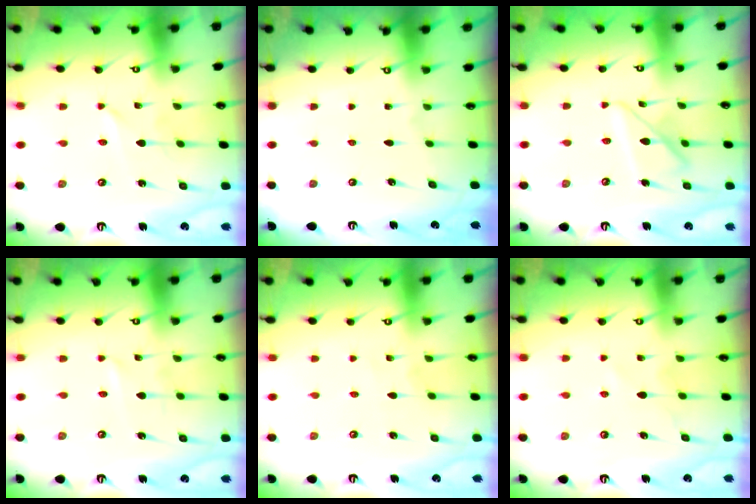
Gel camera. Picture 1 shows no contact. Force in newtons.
{"total": 0.0}
{"total": 11.4, "press": 11.4, "slide": 1.1}
{"total": 0.6, "press": 0.6, "slide": 0.0}
{"total": 1.7, "press": 1.7, "slide": 0.2}
{"total": 5.6, "press": 5.5, "slide": 0.7}